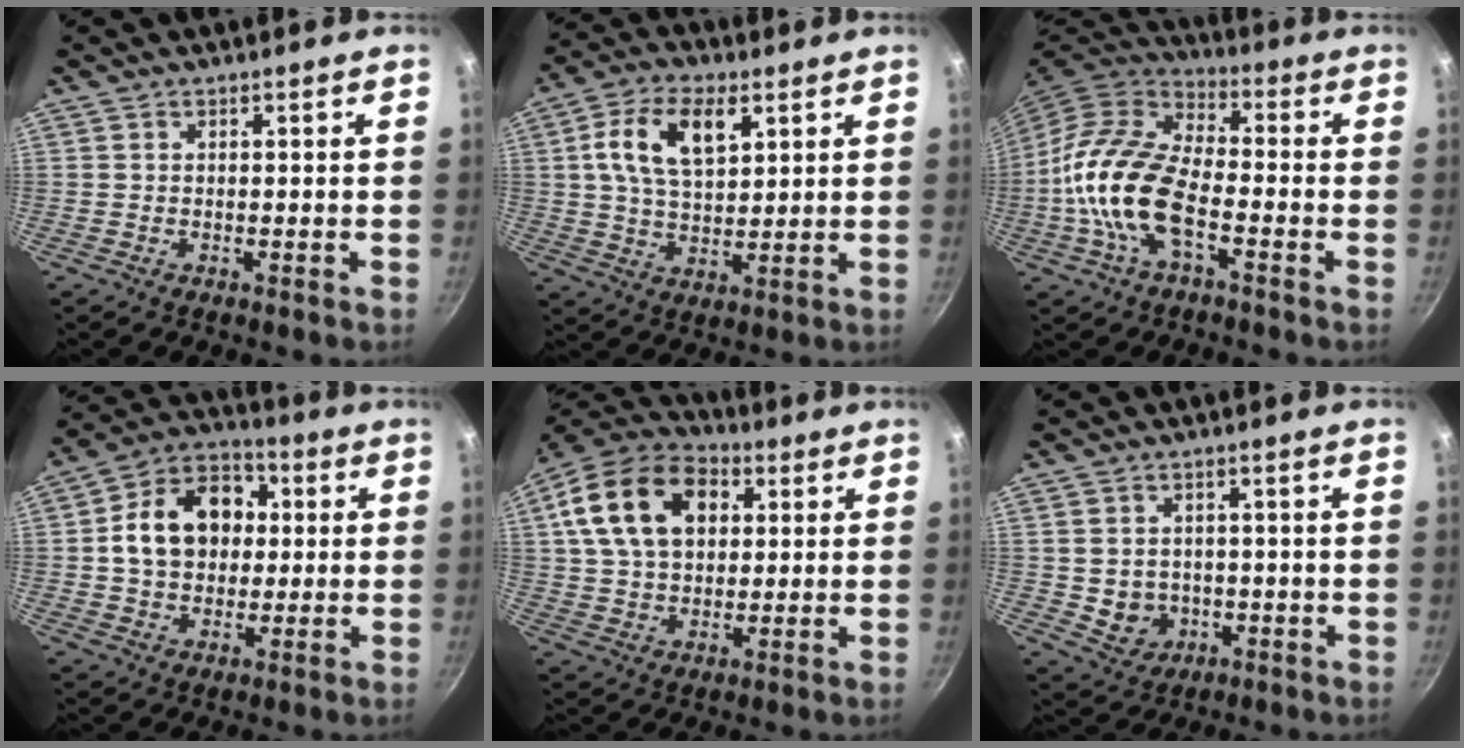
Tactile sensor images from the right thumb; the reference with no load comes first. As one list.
[{"total": 12.2, "force": [4.1, 6.9, 9.1], "torque": [-0.153, -0.001, 0.071]}, {"total": 17.1, "force": [-4.3, 8.6, 14.1], "torque": [-0.260, 0.034, -0.095]}, {"total": 15.2, "force": [1.8, 11.8, 9.5], "torque": [-0.126, 0.027, 0.017]}, {"total": 18.9, "force": [5.4, 13.0, 12.6], "torque": [-0.208, 0.015, 0.081]}, {"total": 5.7, "force": [-0.7, 5.1, 2.6], "torque": [-0.025, 0.008, 0.005]}]